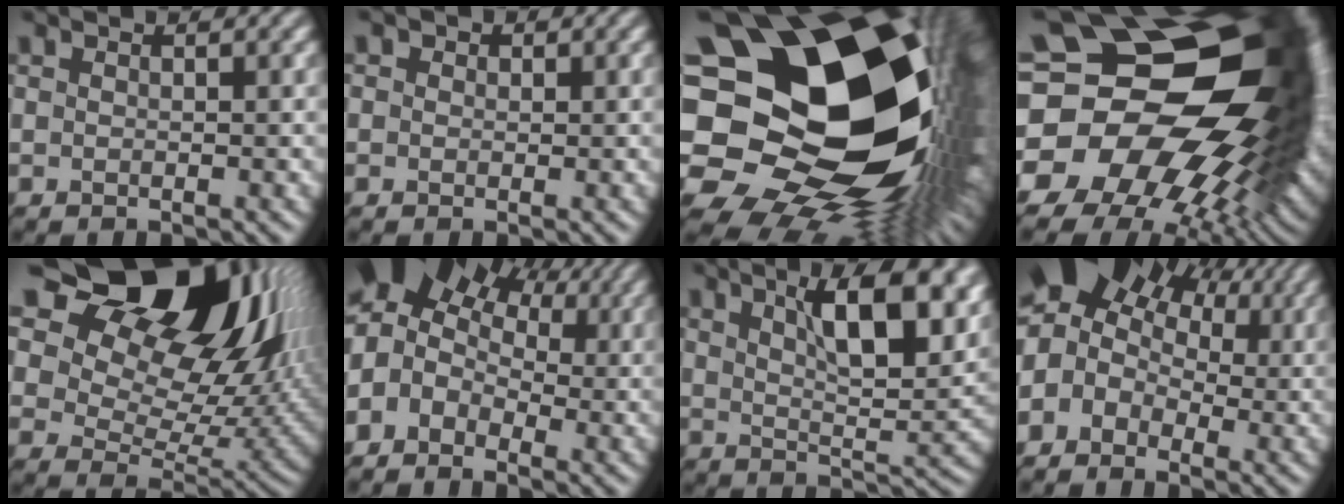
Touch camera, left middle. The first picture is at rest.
{"total": 1.8, "force": [0.9, 1.5, 0.5], "torque": [0.013, 0.011, -0.013]}
{"total": 22.9, "force": [0.1, 15.9, 16.4], "torque": [-0.299, -0.050, 0.014]}
{"total": 21.7, "force": [1.0, 15.7, 14.9], "torque": [-0.236, 0.008, -0.009]}
{"total": 19.0, "force": [10.1, 11.2, 11.6], "torque": [-0.198, 0.062, 0.155]}
{"total": 7.8, "force": [1.5, 6.1, 4.5], "torque": [-0.082, 0.019, 0.020]}
{"total": 9.5, "force": [4.8, 2.9, 7.6], "torque": [-0.100, 0.013, 0.070]}
{"total": 8.9, "force": [2.3, 7.1, 4.9], "torque": [-0.095, 0.028, 0.023]}